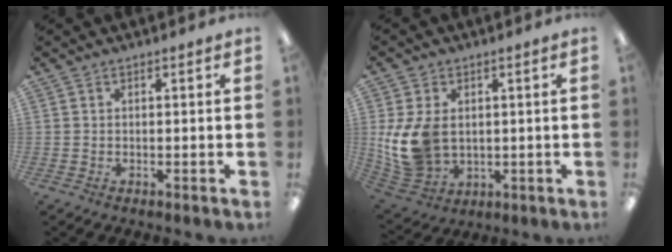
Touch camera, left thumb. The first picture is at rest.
{"total": 12.9, "force": [0.6, 9.5, 8.6], "torque": [-0.197, 0.003, 0.015]}